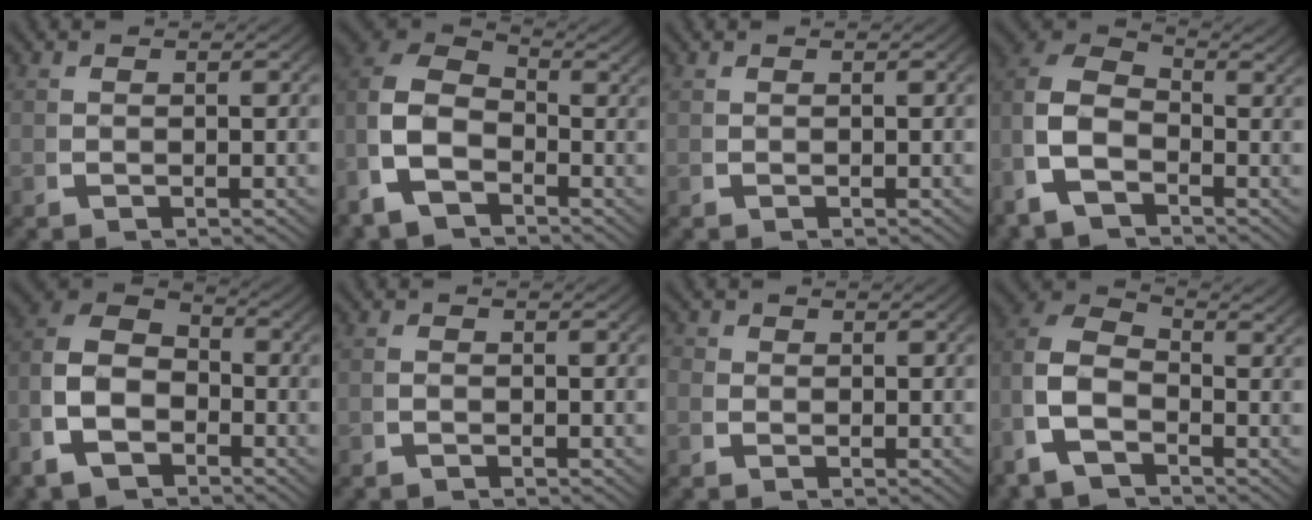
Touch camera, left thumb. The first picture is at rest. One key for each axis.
{"total": 8.7, "fx": 0.0, "fy": 6.6, "fz": 5.6, "tx": -0.124, "ty": -0.014, "tz": -0.006}
{"total": 0.0}
{"total": 7.7, "fx": 0.0, "fy": 5.6, "fz": 5.3, "tx": -0.113, "ty": -0.012, "tz": -0.008}
{"total": 9.5, "fx": -0.4, "fy": 7.4, "fz": 6.0, "tx": -0.132, "ty": -0.013, "tz": -0.009}
{"total": 0.7, "fx": -0.6, "fy": 0.0, "fz": 0.2, "tx": -0.005, "ty": -0.001, "tz": -0.015}
{"total": 1.3, "fx": -0.2, "fy": 1.3, "fz": 0.3, "tx": -0.002, "ty": -0.003, "tz": -0.012}
{"total": 6.9, "fx": 0.0, "fy": 4.8, "fz": 4.9, "tx": -0.103, "ty": -0.010, "tz": -0.010}